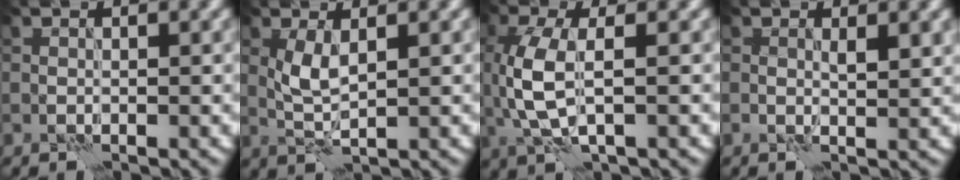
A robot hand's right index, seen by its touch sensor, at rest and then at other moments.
{"total": 2.5, "force": [0.6, 0.7, 2.3], "torque": [-0.055, 0.001, 0.013]}
{"total": 4.8, "force": [0.3, 2.0, 4.4], "torque": [-0.115, -0.004, 0.007]}
{"total": 1.3, "force": [0.4, 0.3, 1.2], "torque": [-0.021, -0.002, 0.007]}